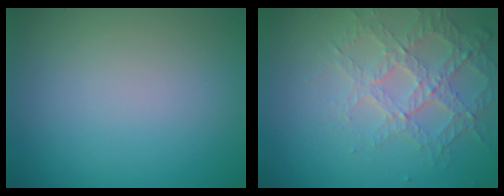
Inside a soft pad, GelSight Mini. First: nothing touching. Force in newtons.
{"total": 3.1, "press": 2.8, "slide": 1.3}